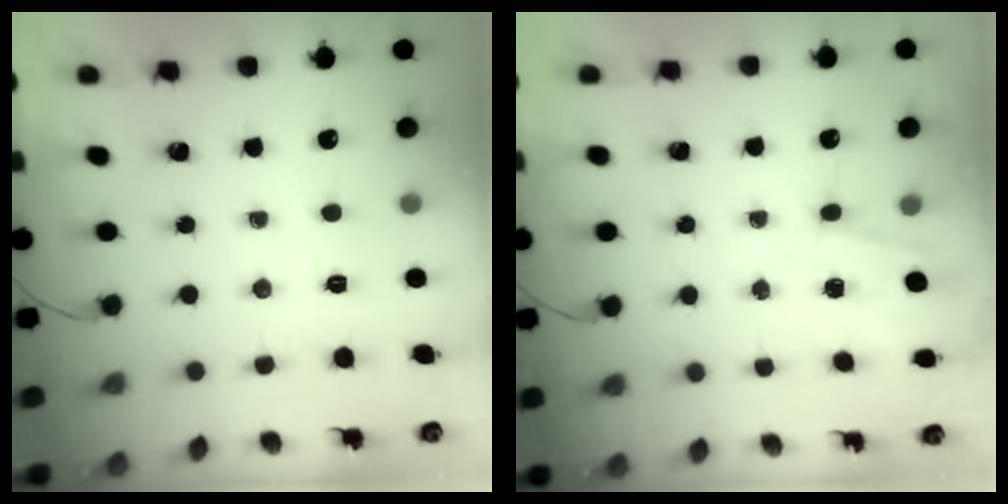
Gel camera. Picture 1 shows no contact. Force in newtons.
{"total": 6.1, "press": 6.0, "slide": 1.3}